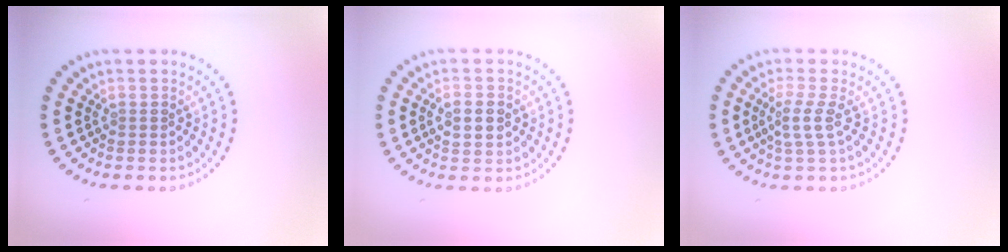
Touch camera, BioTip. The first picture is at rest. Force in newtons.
{"total": 3.1, "press": 3.1, "slide": 0.2}
{"total": 2.2, "press": 1.7, "slide": 1.4}